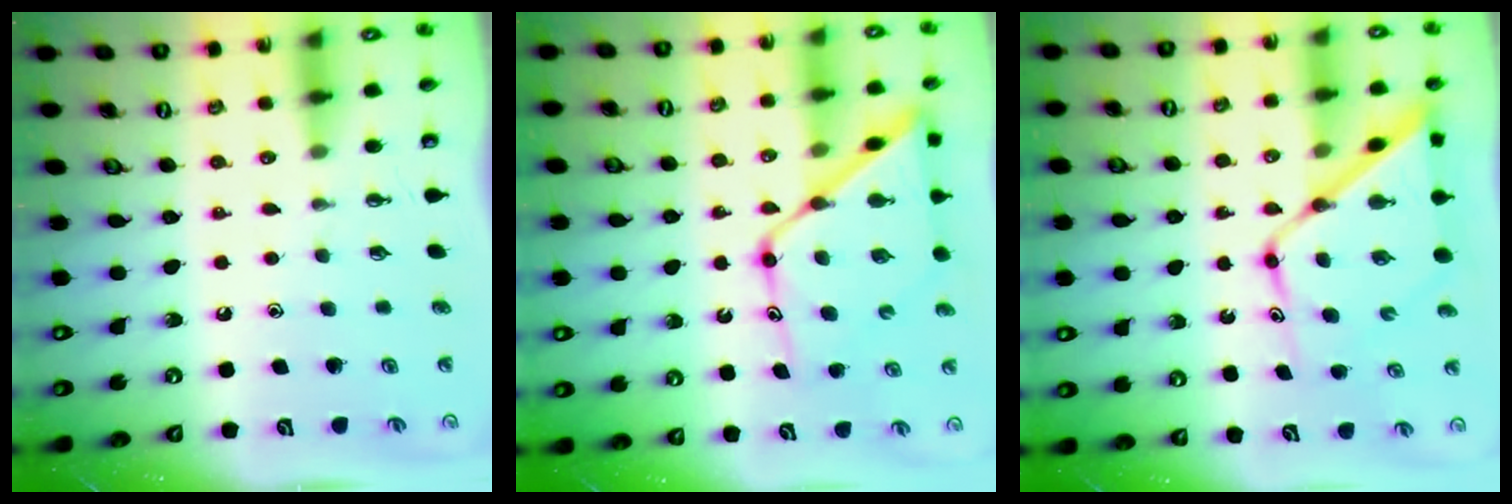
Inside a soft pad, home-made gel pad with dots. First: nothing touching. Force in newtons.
{"total": 16.5, "press": 16.5, "slide": 1.6}
{"total": 14.0, "press": 13.9, "slide": 1.2}